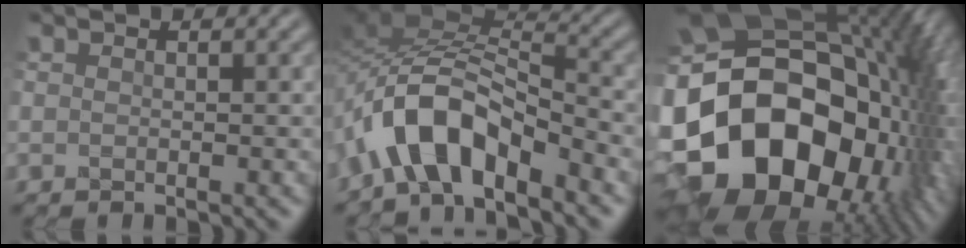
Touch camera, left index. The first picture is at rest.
{"total": 7.3, "force": [-4.7, 3.1, 4.7], "torque": [-0.067, 0.009, -0.094]}
{"total": 21.4, "force": [-2.0, 15.2, 14.9], "torque": [-0.296, -0.052, -0.001]}